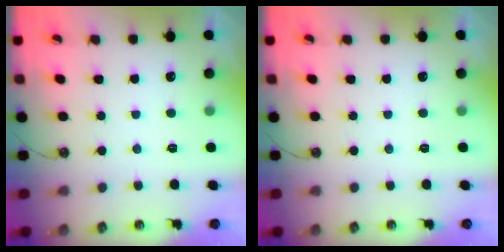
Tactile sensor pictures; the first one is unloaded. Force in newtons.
{"total": 0.0}